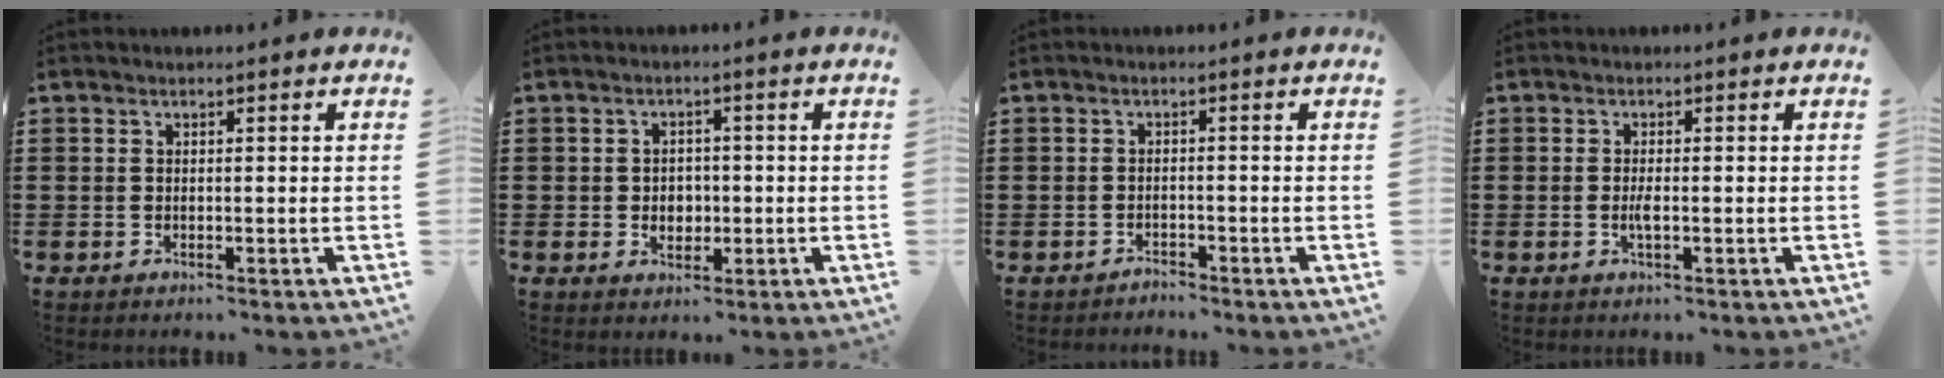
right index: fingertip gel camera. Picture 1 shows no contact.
{"total": 2.6, "force": [-0.3, 2.3, 1.2], "torque": [-0.021, 0.003, -0.012]}
{"total": 1.3, "force": [-1.3, 0.1, -0.1], "torque": [-0.003, 0.003, -0.029]}
{"total": 1.7, "force": [-0.4, 0.4, 1.6], "torque": [-0.037, -0.003, -0.009]}